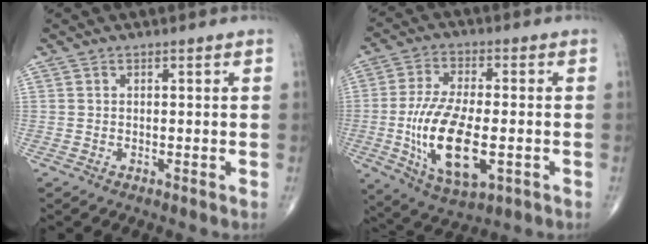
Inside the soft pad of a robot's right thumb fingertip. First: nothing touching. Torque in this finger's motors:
{"motor_torque": [2.15, 2.86, 1.34, 0.64, 0.44]}